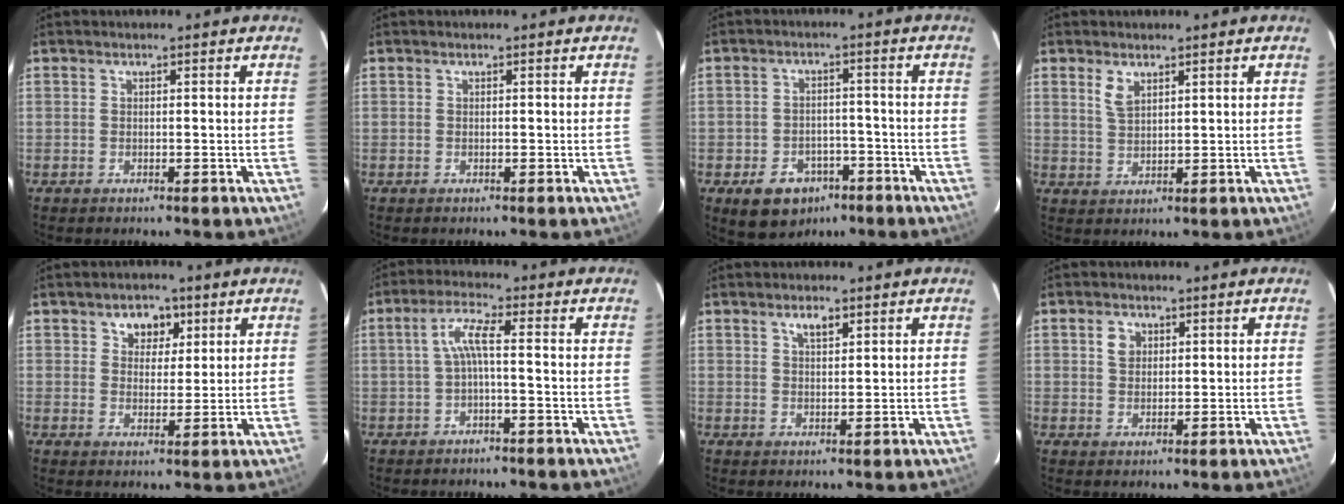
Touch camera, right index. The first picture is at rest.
{"total": 0.0}
{"total": 9.7, "force": [-5.8, 6.9, 3.9], "torque": [-0.086, 0.017, -0.065]}
{"total": 3.2, "force": [1.9, 1.5, 2.1], "torque": [-0.042, 0.000, 0.039]}
{"total": 5.0, "force": [2.2, 4.1, 1.9], "torque": [-0.019, 0.007, 0.035]}
{"total": 4.0, "force": [-1.0, 0.1, 3.8], "torque": [-0.083, 0.006, -0.018]}
{"total": 2.6, "force": [1.6, 1.0, 1.7], "torque": [-0.027, 0.004, 0.028]}
{"total": 3.0, "force": [1.1, 2.4, 1.4], "torque": [-0.019, 0.010, 0.021]}